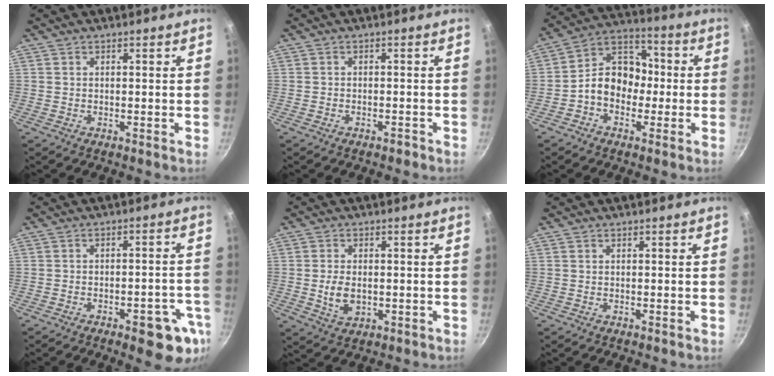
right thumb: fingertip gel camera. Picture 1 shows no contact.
{"total": 1.2, "force": [-0.9, 0.5, 0.4], "torque": [-0.007, 0.014, -0.009]}
{"total": 11.2, "force": [-1.7, 8.8, 6.7], "torque": [-0.063, 0.043, -0.051]}
{"total": 10.5, "force": [-5.1, 3.9, 8.3], "torque": [-0.064, 0.030, -0.058]}
{"total": 5.5, "force": [-0.4, 3.5, 4.2], "torque": [-0.074, -0.002, -0.002]}
{"total": 0.0}